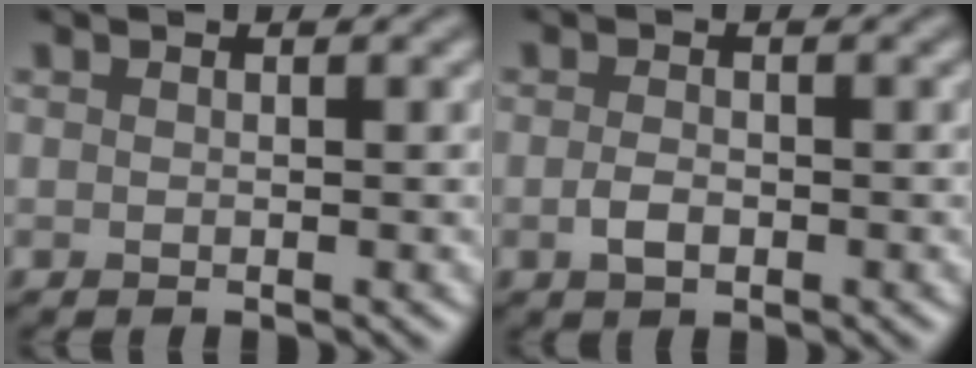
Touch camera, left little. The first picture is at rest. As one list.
[{"total": 1.6, "force": [-0.6, 0.9, 1.1], "torque": [-0.025, -0.001, -0.013]}]